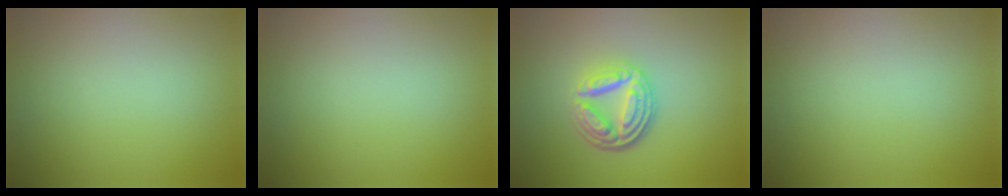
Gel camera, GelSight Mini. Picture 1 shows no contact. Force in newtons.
{"total": 0.0}
{"total": 5.1, "press": 3.6, "slide": 3.6}
{"total": 0.0}